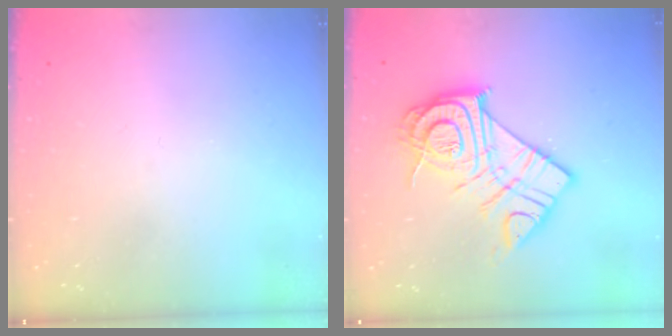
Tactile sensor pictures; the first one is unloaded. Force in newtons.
{"total": 19.5, "press": 19.4, "slide": 1.8}